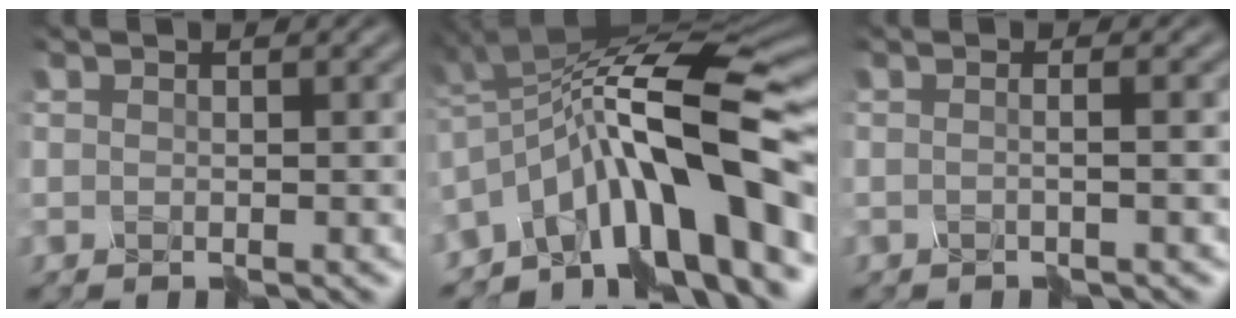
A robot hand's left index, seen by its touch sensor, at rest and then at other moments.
{"total": 12.1, "force": [-4.5, 2.9, 10.9], "torque": [-0.165, 0.037, -0.075]}
{"total": 1.4, "force": [0.2, 0.7, 1.2], "torque": [0.011, 0.012, -0.020]}